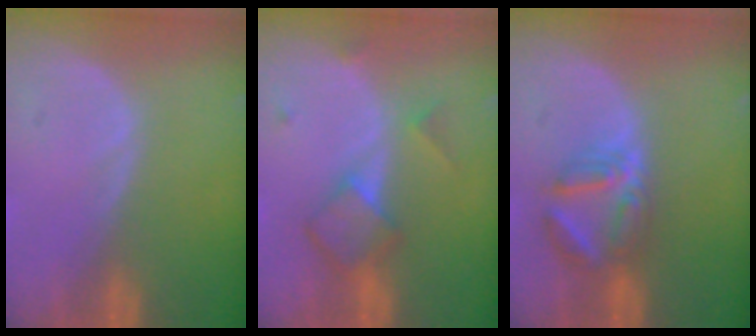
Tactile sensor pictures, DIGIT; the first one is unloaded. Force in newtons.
{"total": 5.1, "press": 5.1, "slide": 0.4}
{"total": 5.8, "press": 5.6, "slide": 1.3}